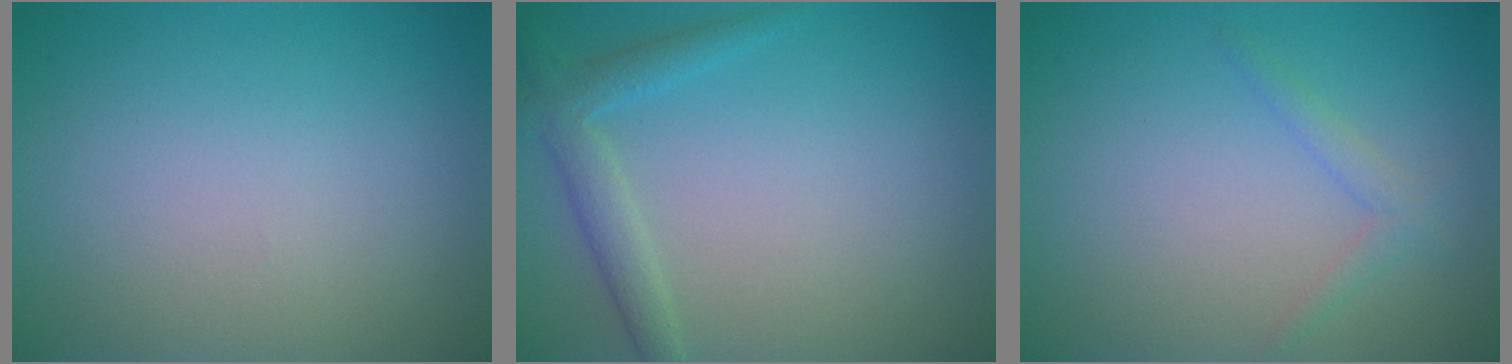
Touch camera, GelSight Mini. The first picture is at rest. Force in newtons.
{"total": 2.4, "press": 2.4, "slide": 0.2}
{"total": 1.3, "press": 1.3, "slide": 0.1}